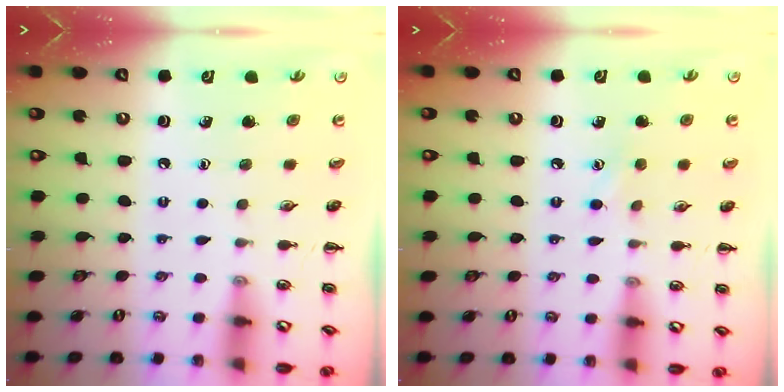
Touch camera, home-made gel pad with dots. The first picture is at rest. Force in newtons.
{"total": 2.0, "press": 1.9, "slide": 0.6}